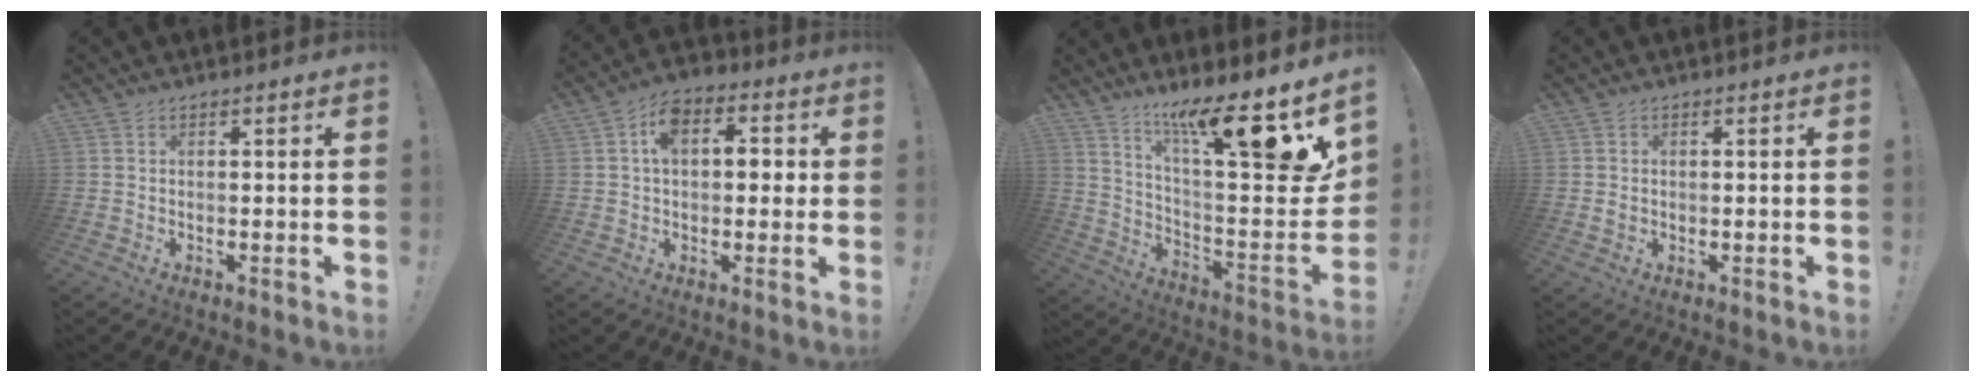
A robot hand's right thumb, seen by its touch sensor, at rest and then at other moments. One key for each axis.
{"total": 9.6, "fx": 1.9, "fy": 6.7, "fz": 6.6, "tx": -0.089, "ty": 0.006, "tz": 0.035}
{"total": 17.7, "fx": 11.2, "fy": 1.8, "fz": 13.5, "tx": -0.200, "ty": -0.096, "tz": 0.169}
{"total": 1.0, "fx": 0.3, "fy": 0.8, "fz": 0.4, "tx": -0.001, "ty": 0.001, "tz": 0.004}